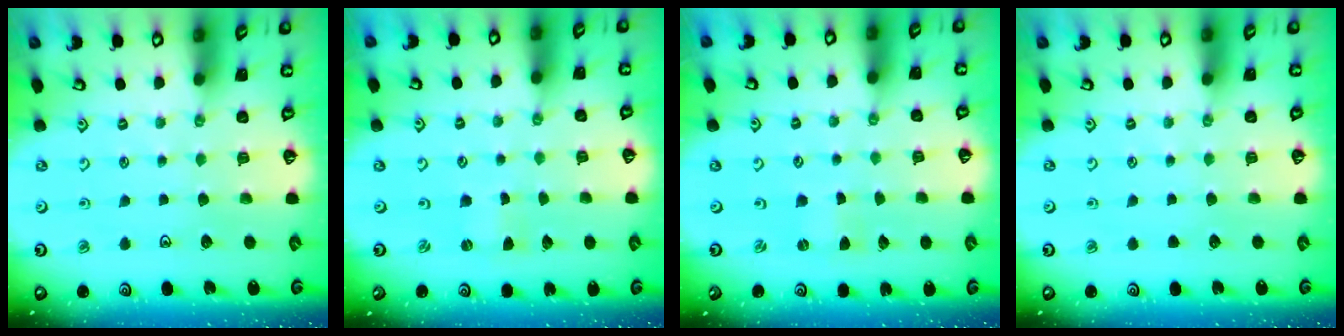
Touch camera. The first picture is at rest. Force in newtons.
{"total": 0.0}
{"total": 0.0}
{"total": 0.0}